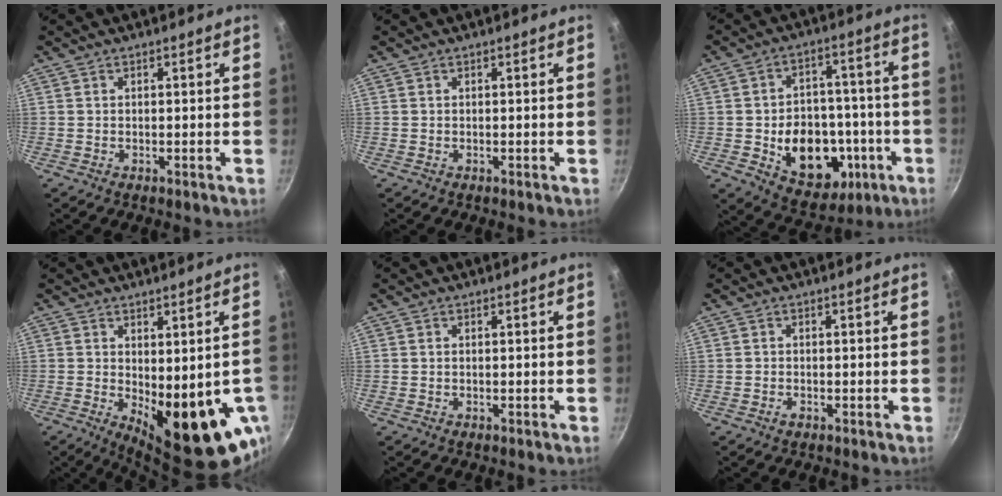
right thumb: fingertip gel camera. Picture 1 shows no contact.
{"total": 0.0}
{"total": 18.4, "force": [-4.6, 13.4, 11.7], "torque": [-0.135, 0.031, -0.049]}
{"total": 14.5, "force": [-2.3, 6.1, 13.0], "torque": [-0.144, -0.024, -0.014]}
{"total": 0.0}
{"total": 1.0, "force": [-0.6, 0.6, 0.5], "torque": [-0.011, 0.001, -0.013]}